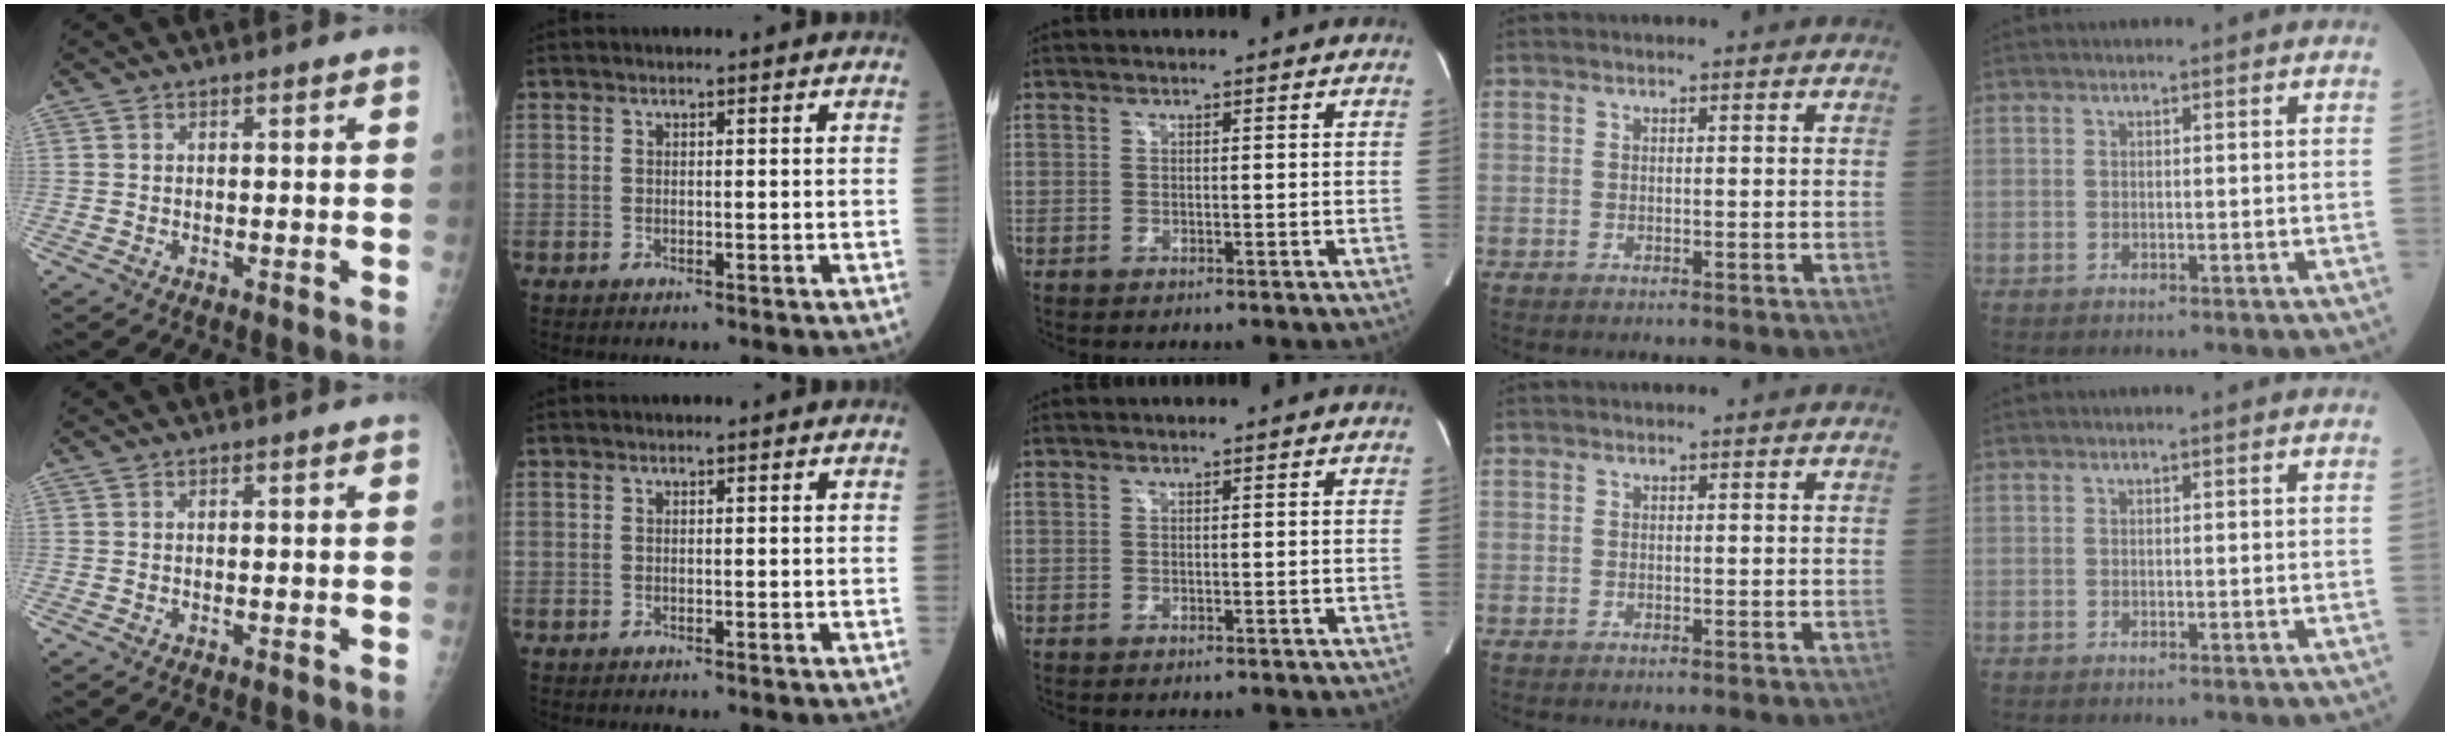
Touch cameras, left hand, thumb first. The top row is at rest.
{}